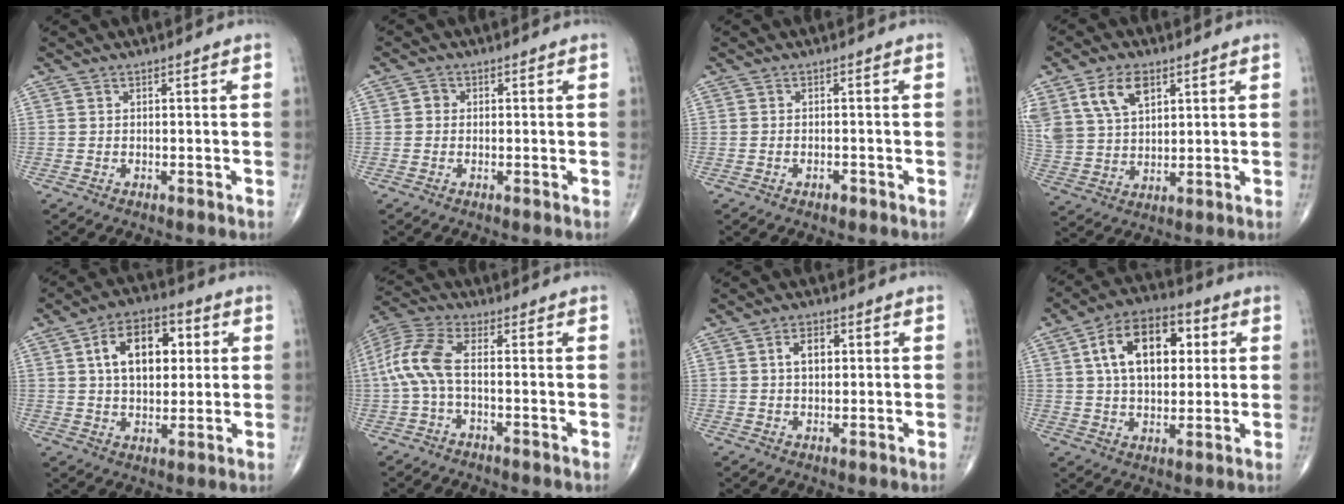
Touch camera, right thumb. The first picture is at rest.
{"total": 1.5, "force": [0.0, 1.4, 0.5], "torque": [-0.001, 0.003, -0.004]}
{"total": 1.2, "force": [-0.8, 0.7, 0.7], "torque": [-0.012, 0.005, -0.011]}
{"total": 11.9, "force": [5.8, 7.3, 7.3], "torque": [-0.137, -0.013, 0.122]}
{"total": 13.6, "force": [3.3, 8.2, 10.4], "torque": [-0.141, 0.008, 0.049]}
{"total": 8.7, "force": [-0.8, 3.5, 7.9], "torque": [-0.195, 0.028, -0.023]}
{"total": 4.4, "force": [1.0, 2.8, 3.3], "torque": [-0.048, 0.005, 0.014]}
{"total": 16.3, "force": [4.1, 9.7, 12.4], "torque": [-0.180, 0.009, 0.064]}